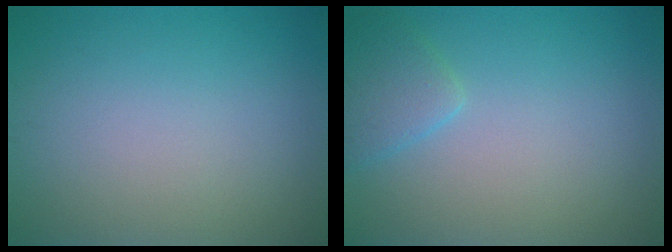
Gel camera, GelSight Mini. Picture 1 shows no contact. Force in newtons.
{"total": 2.1, "press": 2.1, "slide": 0.2}